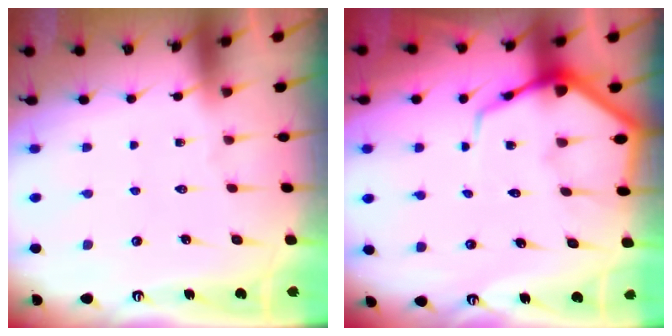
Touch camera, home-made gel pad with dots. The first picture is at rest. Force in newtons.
{"total": 7.5, "press": 7.5, "slide": 0.7}